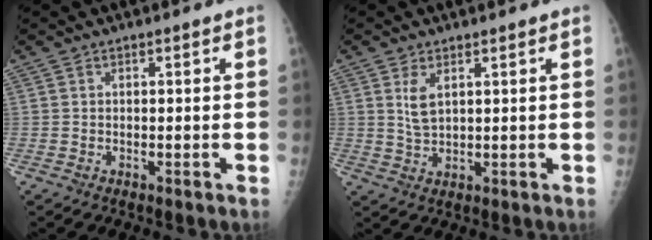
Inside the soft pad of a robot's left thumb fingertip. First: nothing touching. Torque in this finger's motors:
{"motor_torque": [0.66, 0.81, 0.24, -0.51, 0.02]}